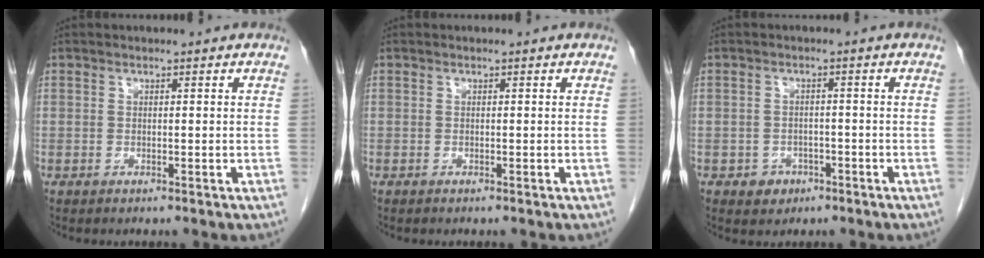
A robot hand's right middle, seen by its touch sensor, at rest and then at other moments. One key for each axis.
{"total": 0.0}
{"total": 2.8, "fx": -1.5, "fy": 2.2, "fz": 0.8, "tx": -0.009, "ty": 0.008, "tz": -0.017}